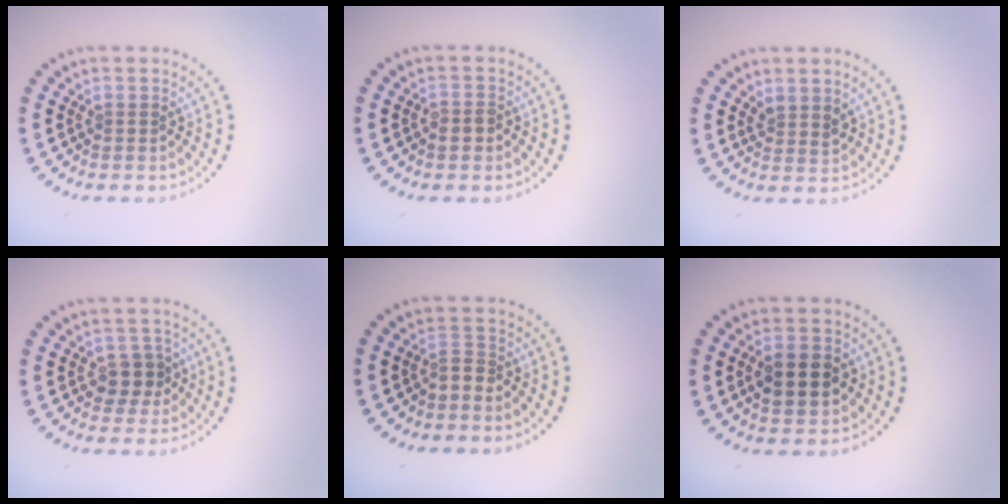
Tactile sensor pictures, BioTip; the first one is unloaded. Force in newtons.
{"total": 1.6, "press": 1.4, "slide": 0.7}
{"total": 1.5, "press": 1.2, "slide": 0.8}
{"total": 2.7, "press": 2.6, "slide": 1.0}
{"total": 1.6, "press": 1.3, "slide": 1.0}
{"total": 4.3, "press": 4.3, "slide": 0.2}